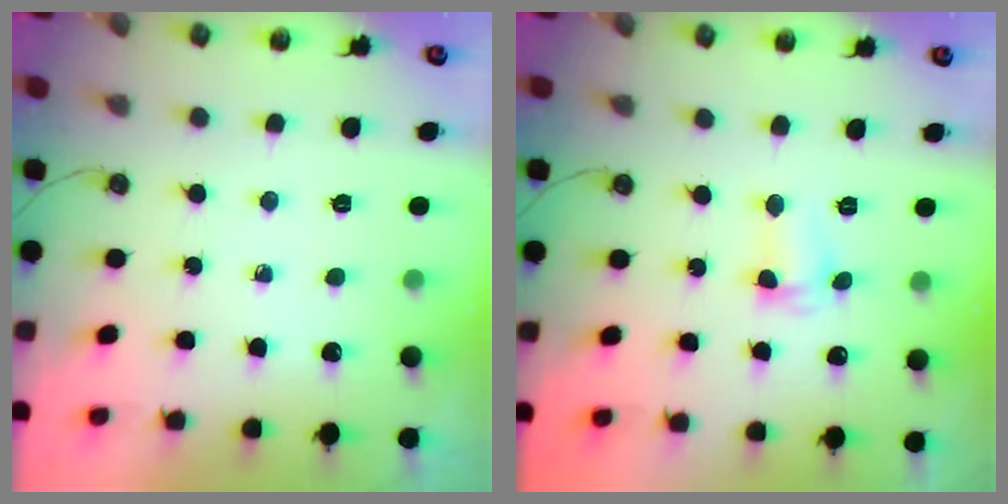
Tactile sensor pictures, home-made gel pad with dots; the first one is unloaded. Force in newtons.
{"total": 2.4, "press": 2.4, "slide": 0.3}